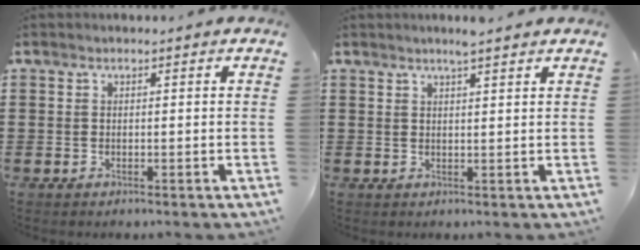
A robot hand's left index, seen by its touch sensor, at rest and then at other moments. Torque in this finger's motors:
{"motor_torque": [0.51, -0.36, 0.25, 0.02]}